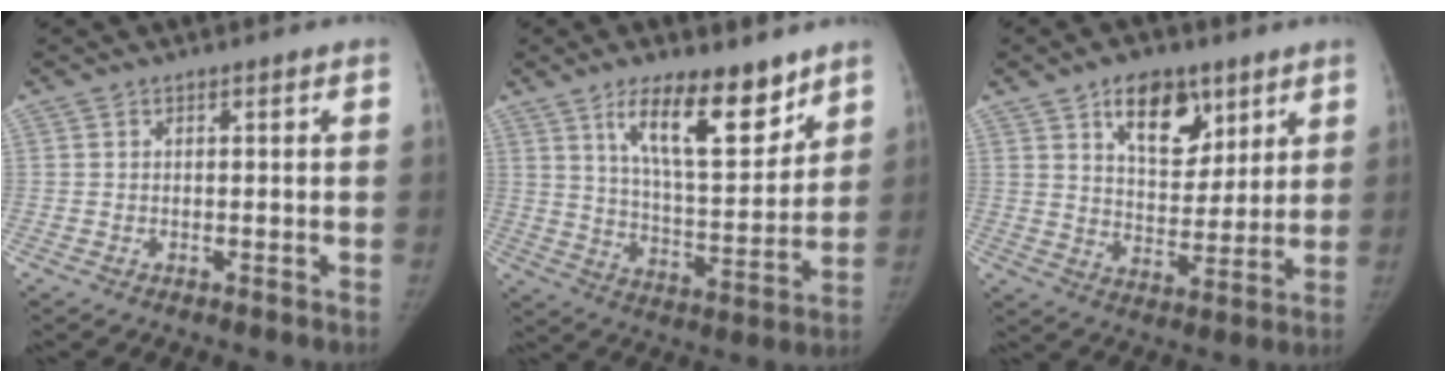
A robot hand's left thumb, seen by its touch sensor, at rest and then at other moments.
{"total": 16.0, "force": [10.1, 5.6, 11.1], "torque": [-0.140, -0.068, 0.176]}
{"total": 12.6, "force": [7.1, 7.4, 7.5], "torque": [-0.076, -0.039, 0.117]}